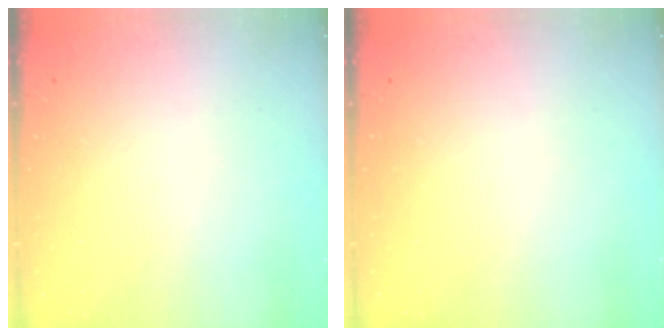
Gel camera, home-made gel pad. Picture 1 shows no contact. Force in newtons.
{"total": 0.0}